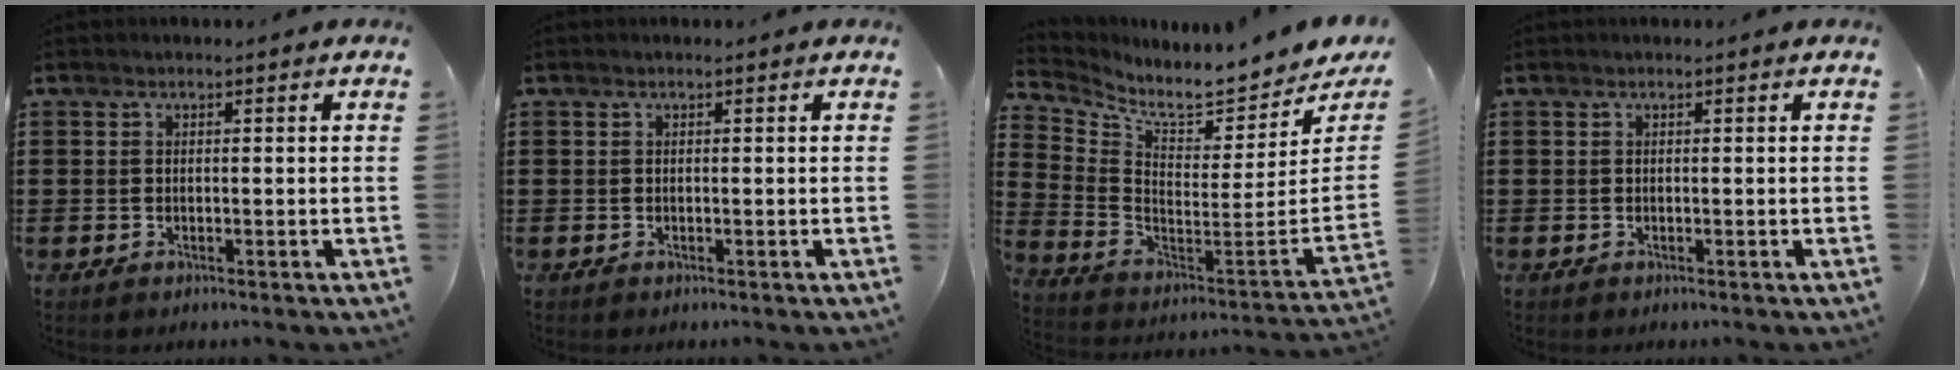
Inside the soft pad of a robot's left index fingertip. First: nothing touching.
{"total": 0.0}
{"total": 6.3, "force": [6.0, -0.1, 2.1], "torque": [-0.069, -0.075, 0.097]}
{"total": 0.0}